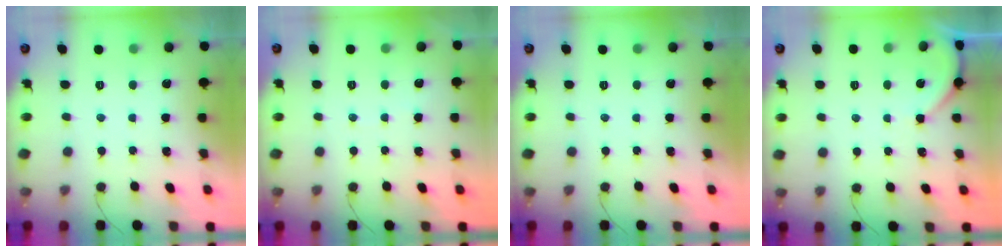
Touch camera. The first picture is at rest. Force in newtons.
{"total": 1.8, "press": 1.7, "slide": 0.2}
{"total": 0.0}
{"total": 2.7, "press": 2.6, "slide": 0.6}